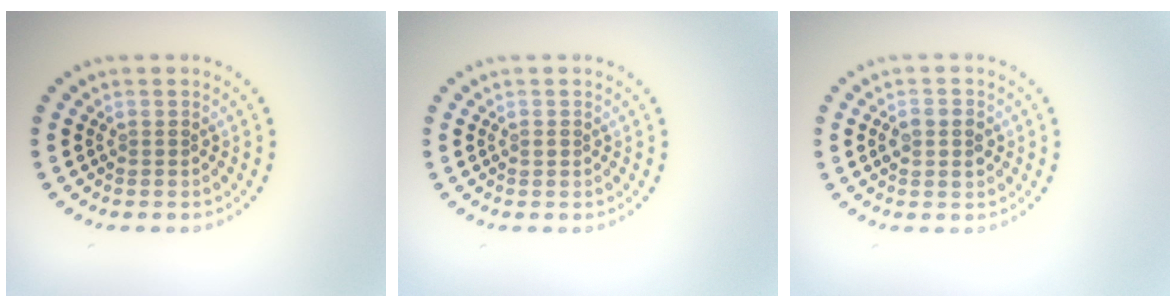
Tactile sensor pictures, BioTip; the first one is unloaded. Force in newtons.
{"total": 0.6, "press": 0.6, "slide": 0.1}
{"total": 2.8, "press": 2.8, "slide": 0.1}